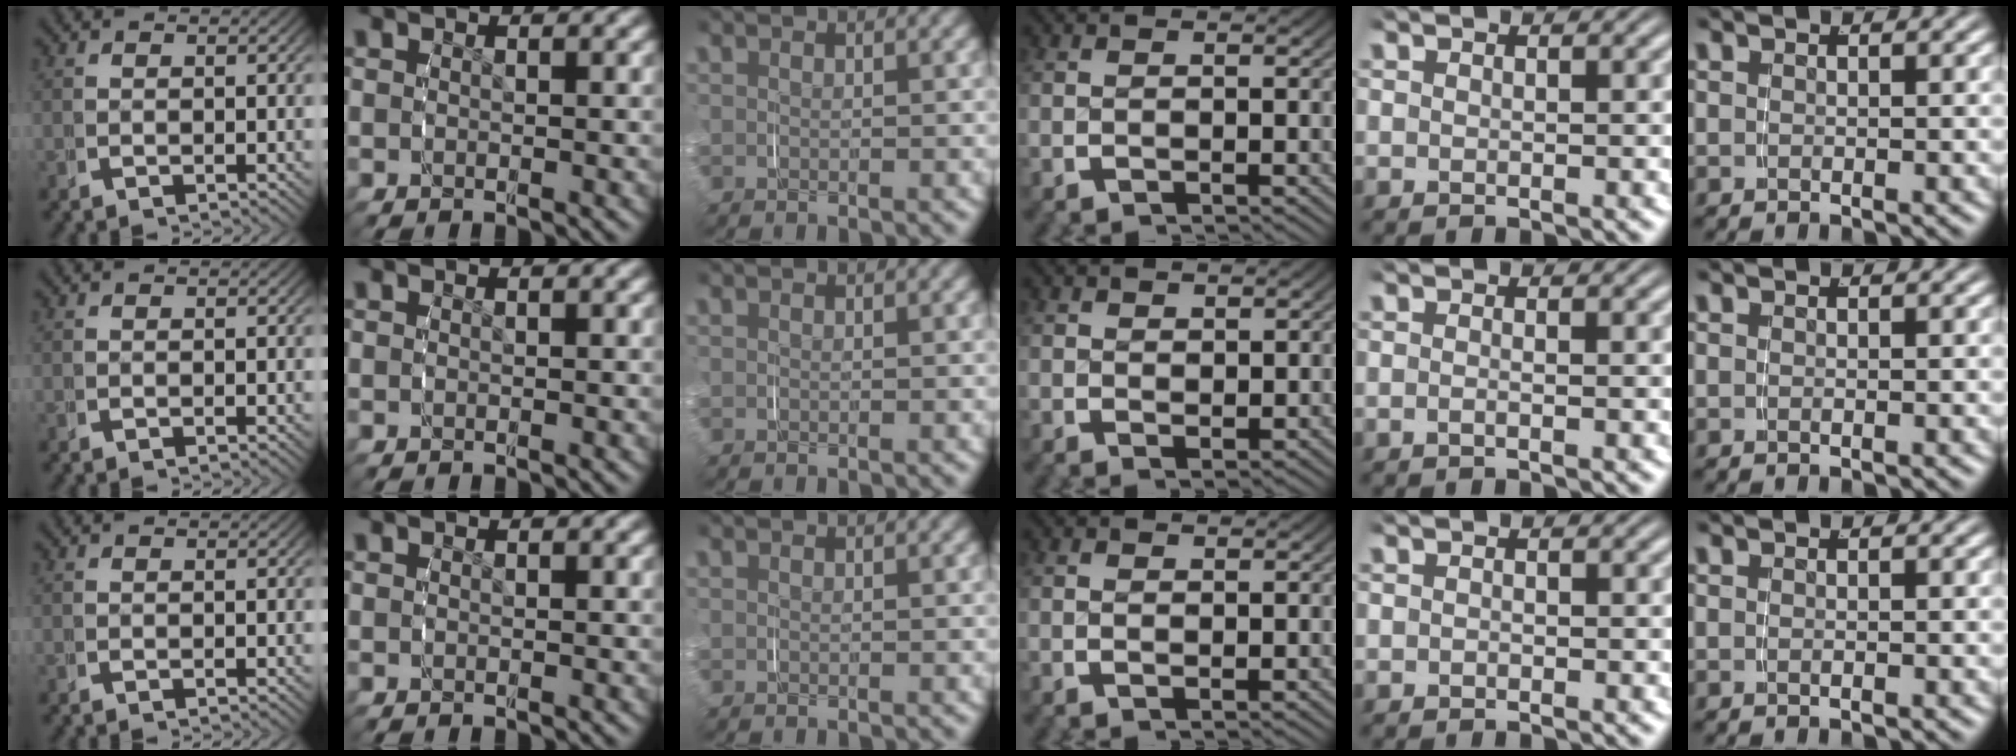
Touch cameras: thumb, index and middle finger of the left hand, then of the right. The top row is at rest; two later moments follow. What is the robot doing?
{"motion": "grasp_and_lifting", "object": "napkin"}